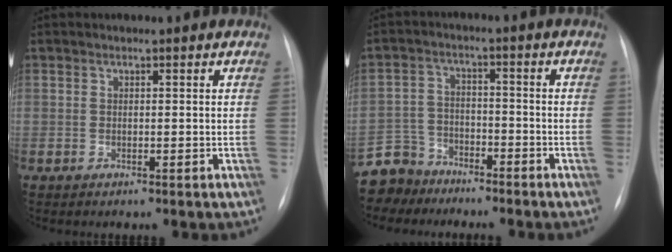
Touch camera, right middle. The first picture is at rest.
{"total": 6.7, "force": [-5.8, 3.3, -0.6], "torque": [0.011, 0.005, -0.114]}